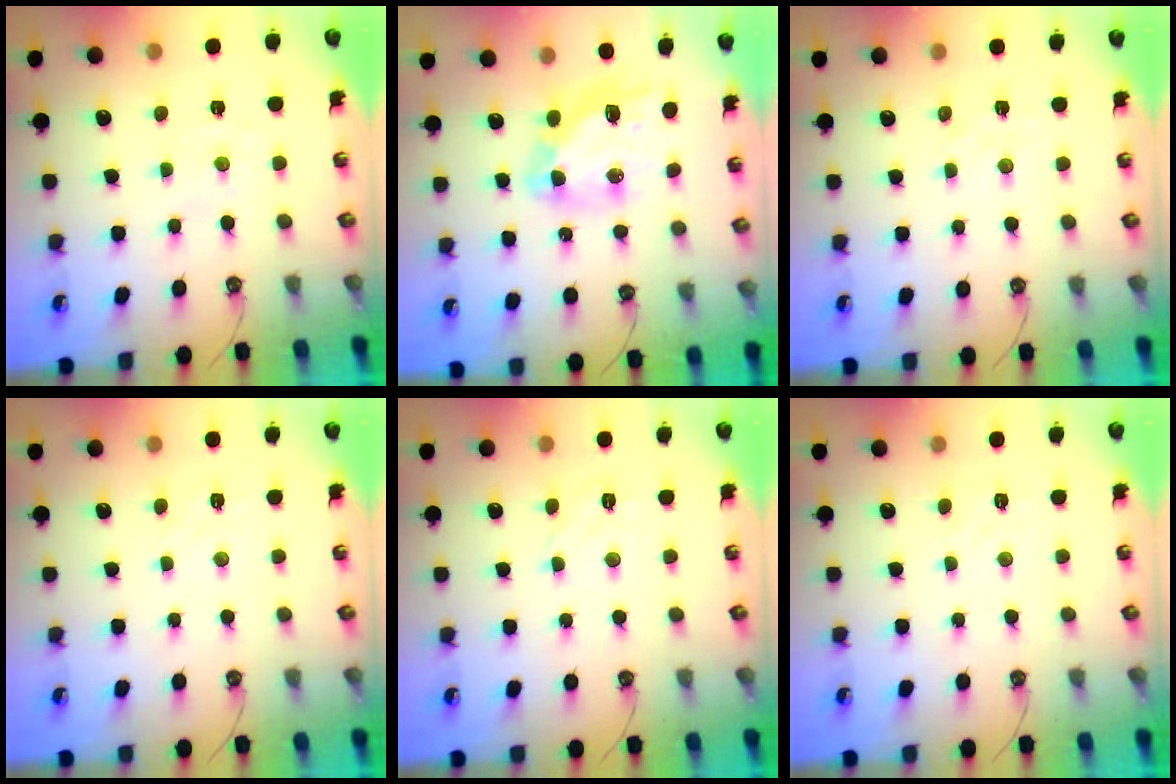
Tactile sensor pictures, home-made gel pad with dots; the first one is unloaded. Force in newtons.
{"total": 13.6, "press": 13.5, "slide": 1.7}
{"total": 1.8, "press": 1.8, "slide": 0.3}
{"total": 2.5, "press": 2.4, "slide": 0.5}
{"total": 4.2, "press": 4.2, "slide": 0.4}
{"total": 1.6, "press": 1.5, "slide": 0.5}